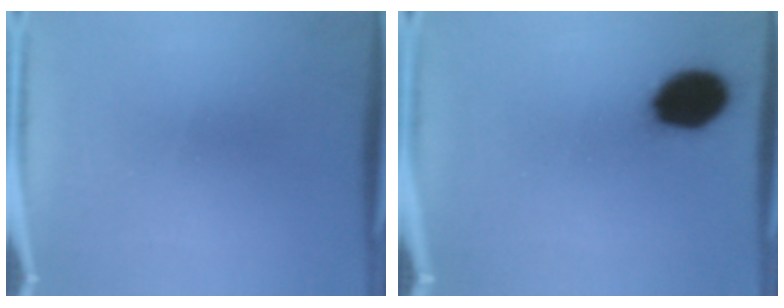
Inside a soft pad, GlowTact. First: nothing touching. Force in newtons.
{"total": 13.2}